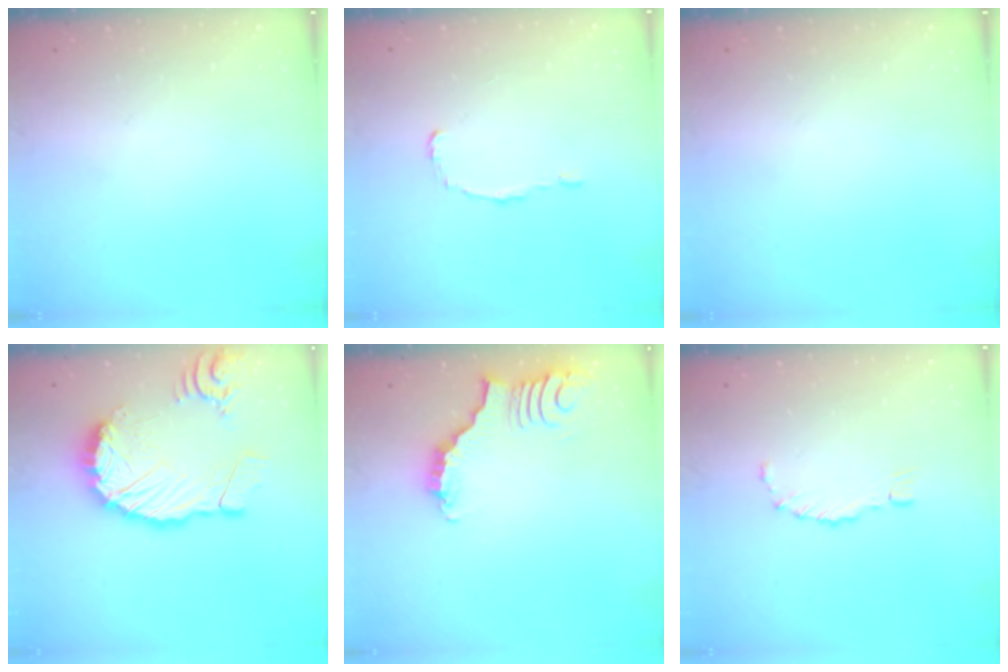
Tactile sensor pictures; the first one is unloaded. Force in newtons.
{"total": 1.0, "press": 1.0, "slide": 0.0}
{"total": 0.0}
{"total": 17.2, "press": 17.0, "slide": 2.3}
{"total": 3.6, "press": 3.6, "slide": 0.7}
{"total": 0.9, "press": 0.9, "slide": 0.4}